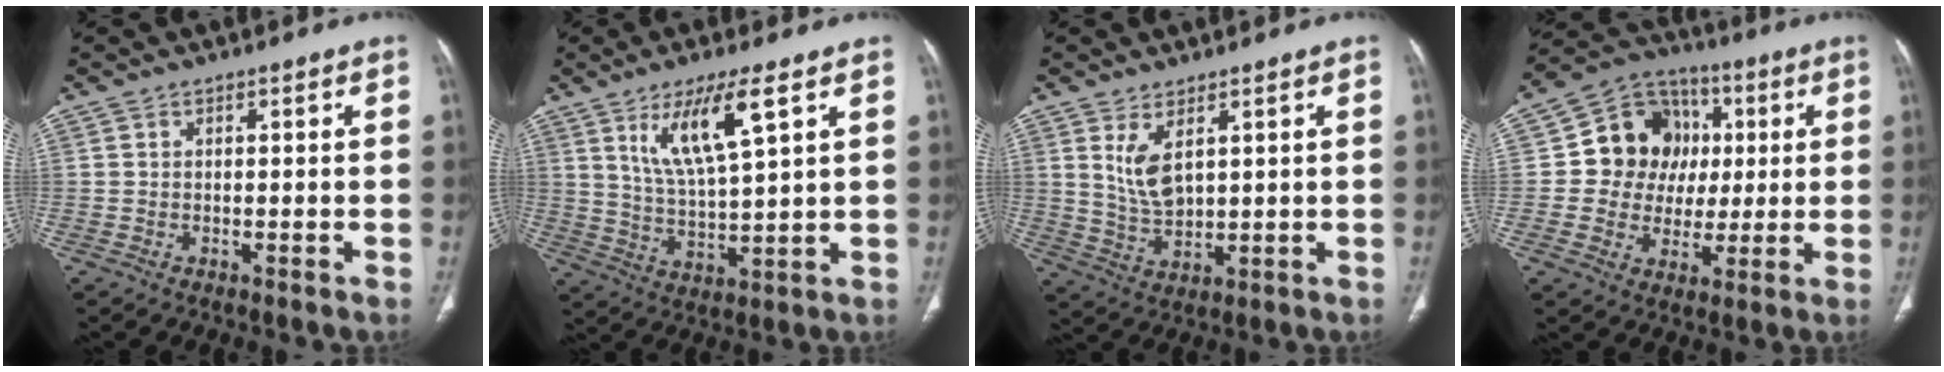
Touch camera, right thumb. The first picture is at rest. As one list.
[{"total": 11.1, "force": [5.4, 2.0, 9.5], "torque": [-0.181, -0.031, 0.112]}, {"total": 6.3, "force": [2.7, 2.9, 4.9], "torque": [-0.092, -0.021, 0.067]}, {"total": 14.2, "force": [1.7, 12.8, 6.0], "torque": [-0.045, 0.015, 0.027]}]